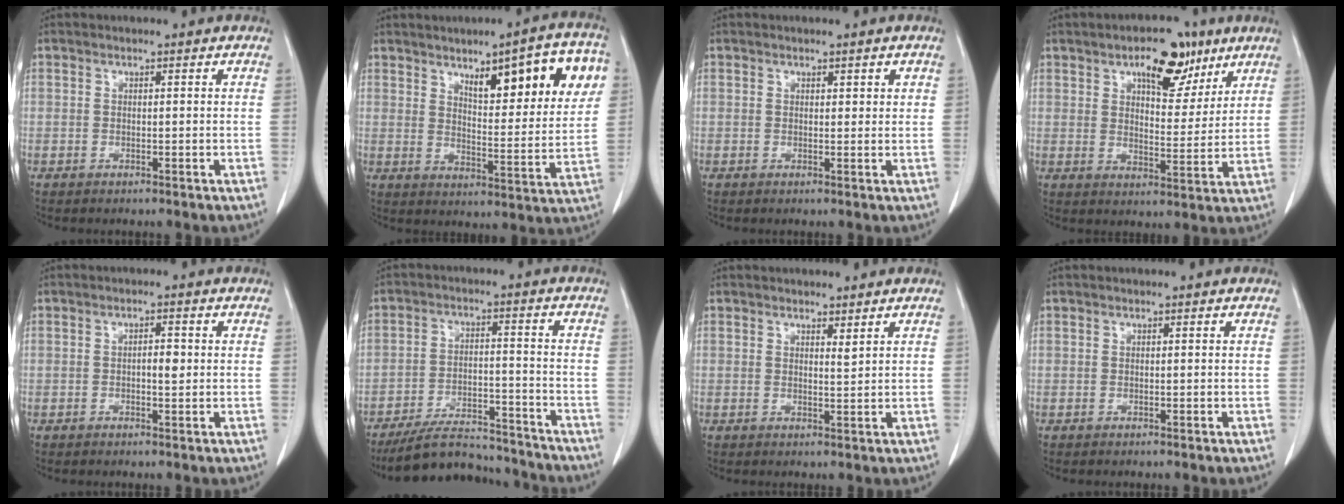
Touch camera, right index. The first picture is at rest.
{"total": 15.6, "force": [7.1, 3.8, 13.4], "torque": [-0.167, 0.009, 0.101]}
{"total": 1.3, "force": [0.7, 0.7, 0.9], "torque": [-0.007, 0.000, 0.010]}
{"total": 10.0, "force": [6.1, 4.4, 6.7], "torque": [-0.095, 0.006, 0.094]}
{"total": 2.0, "force": [-0.1, 0.7, 1.9], "torque": [-0.032, 0.003, -0.001]}
{"total": 12.7, "force": [-11.9, 3.3, 3.1], "torque": [-0.039, 0.016, -0.182]}
{"total": 1.2, "force": [1.0, 0.1, 0.7], "torque": [-0.014, -0.008, 0.018]}
{"total": 0.0}